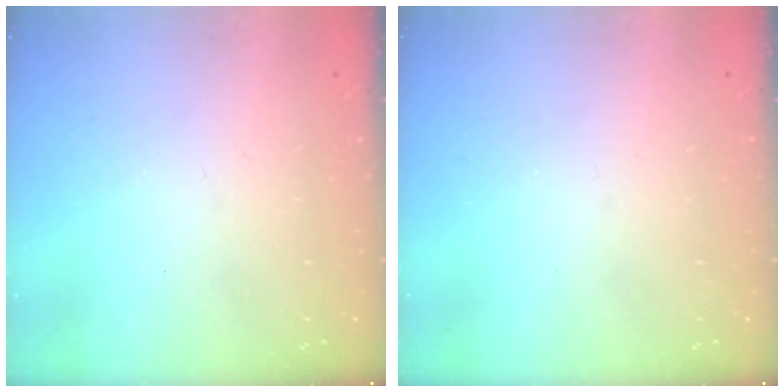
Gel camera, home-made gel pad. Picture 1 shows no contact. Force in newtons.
{"total": 0.0}